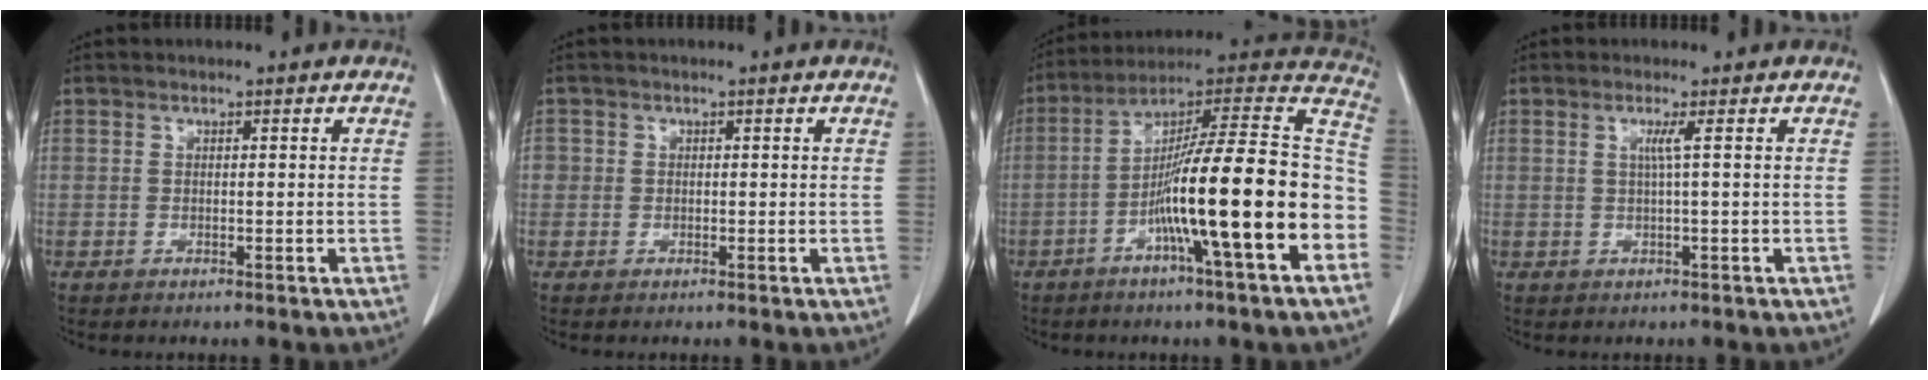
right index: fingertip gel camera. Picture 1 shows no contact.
{"total": 1.4, "force": [0.1, 1.4, 0.2], "torque": [0.009, 0.005, 0.001]}
{"total": 22.0, "force": [-6.3, 0.4, 21.1], "torque": [-0.279, 0.010, -0.106]}
{"total": 1.6, "force": [0.4, -0.6, 1.4], "torque": [-0.031, 0.001, 0.008]}